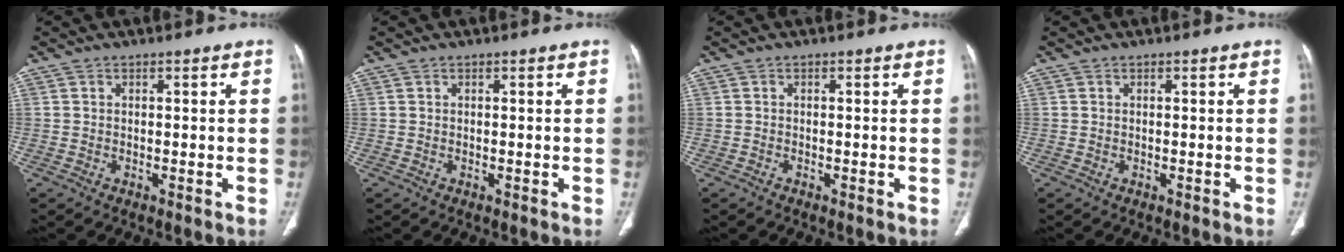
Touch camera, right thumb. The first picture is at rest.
{"total": 0.0}
{"total": 0.0}
{"total": 0.0}